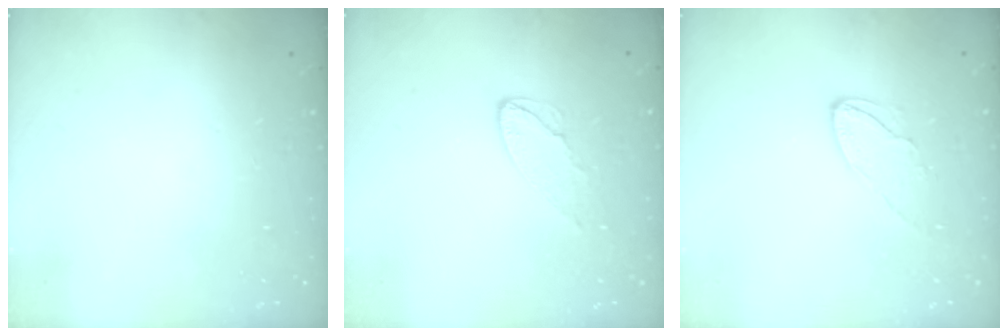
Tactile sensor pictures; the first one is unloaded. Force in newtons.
{"total": 6.9, "press": 6.9, "slide": 0.3}
{"total": 7.2, "press": 7.2, "slide": 0.2}